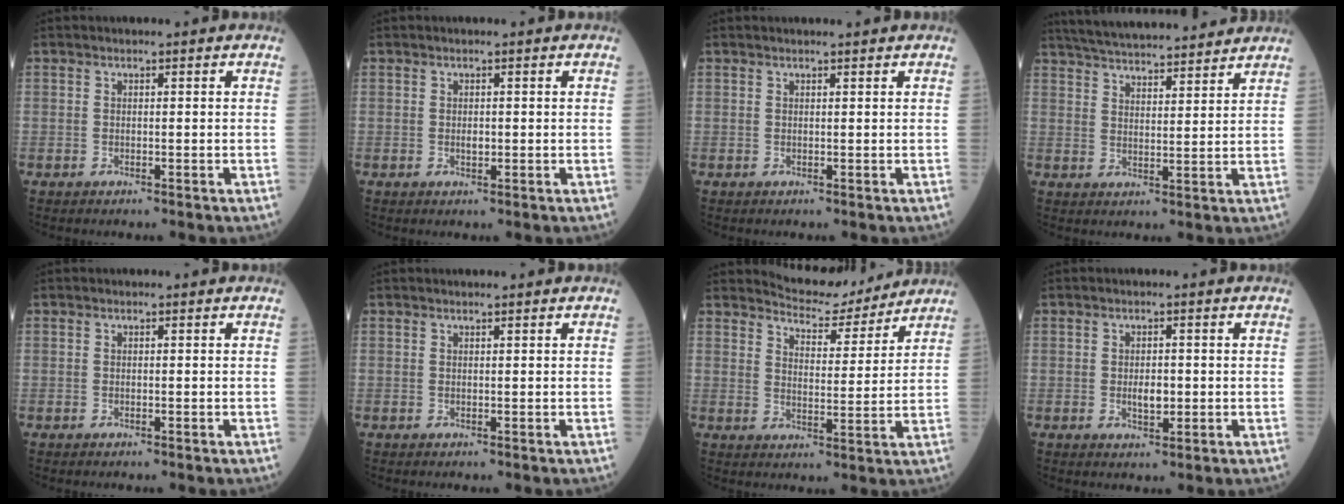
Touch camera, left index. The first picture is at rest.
{"total": 0.9, "force": [0.1, 0.5, 0.7], "torque": [-0.016, -0.001, 0.004]}
{"total": 2.5, "force": [2.3, -0.1, 0.9], "torque": [-0.009, 0.014, 0.030]}
{"total": 18.3, "force": [16.8, 2.5, 6.8], "torque": [-0.117, 0.039, 0.249]}
{"total": 0.0}
{"total": 0.9, "force": [0.8, -0.1, 0.4], "torque": [-0.007, 0.005, 0.016]}
{"total": 8.9, "force": [8.7, 1.7, 0.9], "torque": [-0.021, -0.001, 0.125]}
{"total": 2.5, "force": [-0.2, 1.2, 2.2], "torque": [-0.043, -0.001, 0.000]}